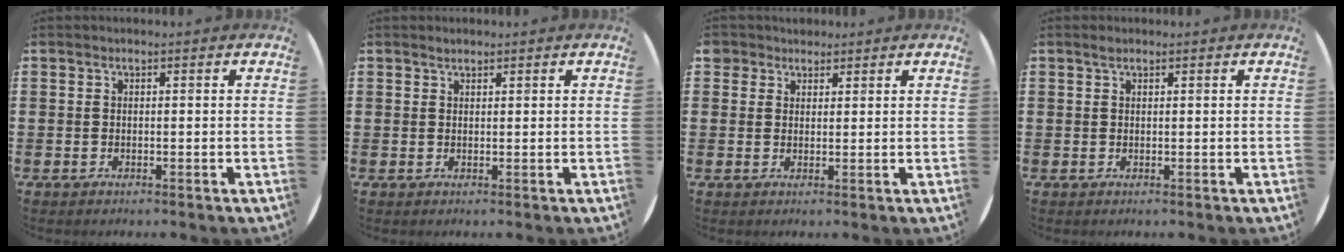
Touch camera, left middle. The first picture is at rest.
{"total": 0.8, "force": [0.7, 0.2, 0.1], "torque": [-0.004, 0.001, 0.014]}
{"total": 2.3, "force": [1.9, 1.4, -0.1], "torque": [0.003, 0.004, 0.036]}
{"total": 0.6, "force": [0.5, 0.2, 0.3], "torque": [-0.007, 0.001, 0.009]}